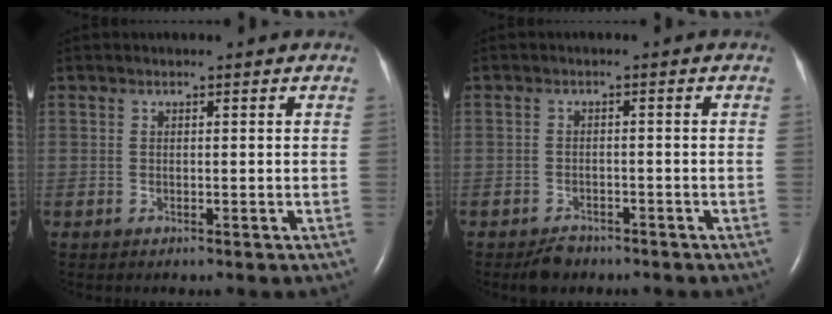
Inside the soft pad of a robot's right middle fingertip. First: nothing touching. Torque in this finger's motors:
{"motor_torque": [0.00, 0.00, -0.04, 0.00]}